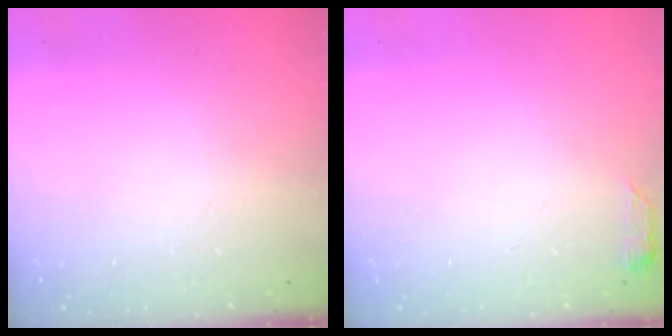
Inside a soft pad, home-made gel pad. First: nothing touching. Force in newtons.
{"total": 2.9, "press": 2.8, "slide": 0.6}